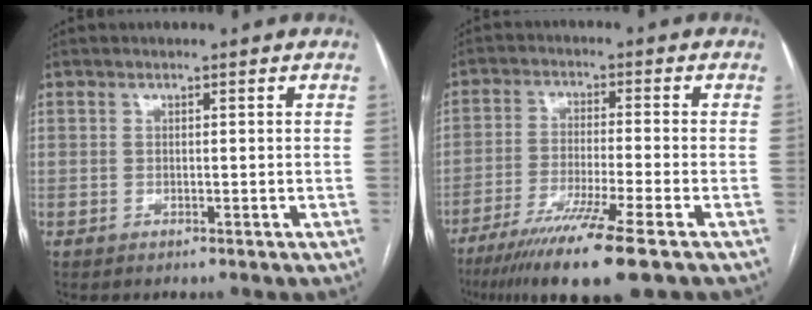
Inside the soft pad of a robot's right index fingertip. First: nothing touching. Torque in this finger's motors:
{"motor_torque": [0.85, -0.65, 0.64, 0.20]}